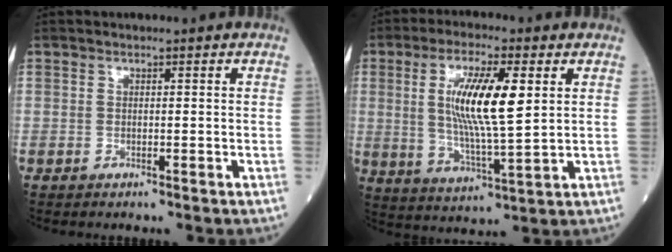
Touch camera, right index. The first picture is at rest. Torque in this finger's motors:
{"motor_torque": [1.31, 0.09, 0.82, 0.21]}